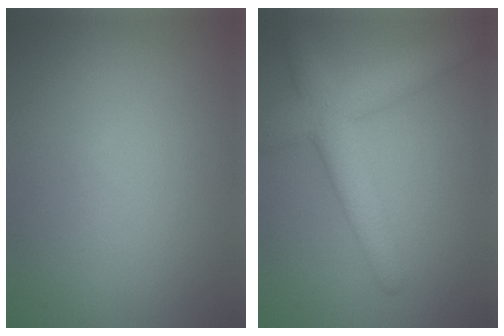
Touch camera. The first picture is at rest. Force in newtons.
{"total": 5.2, "press": 5.2, "slide": 0.1}